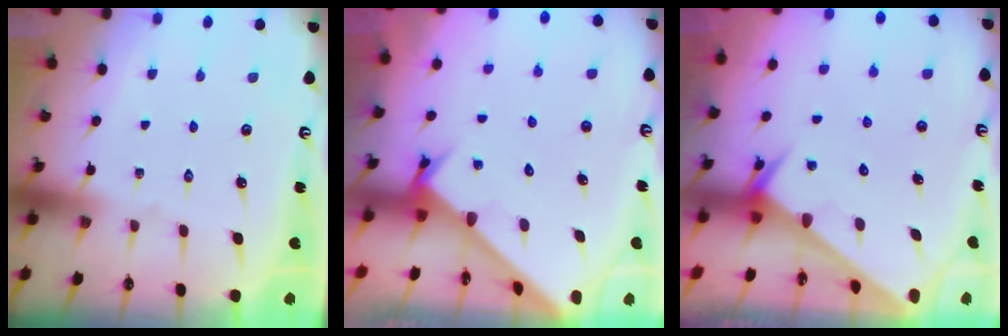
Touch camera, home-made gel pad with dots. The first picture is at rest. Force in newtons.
{"total": 2.7, "press": 2.7, "slide": 0.3}
{"total": 2.5, "press": 2.5, "slide": 0.1}